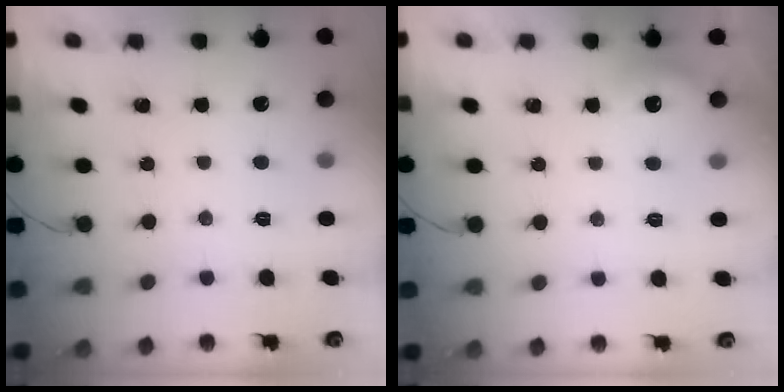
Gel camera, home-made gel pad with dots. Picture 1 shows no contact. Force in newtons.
{"total": 5.6, "press": 5.5, "slide": 1.4}